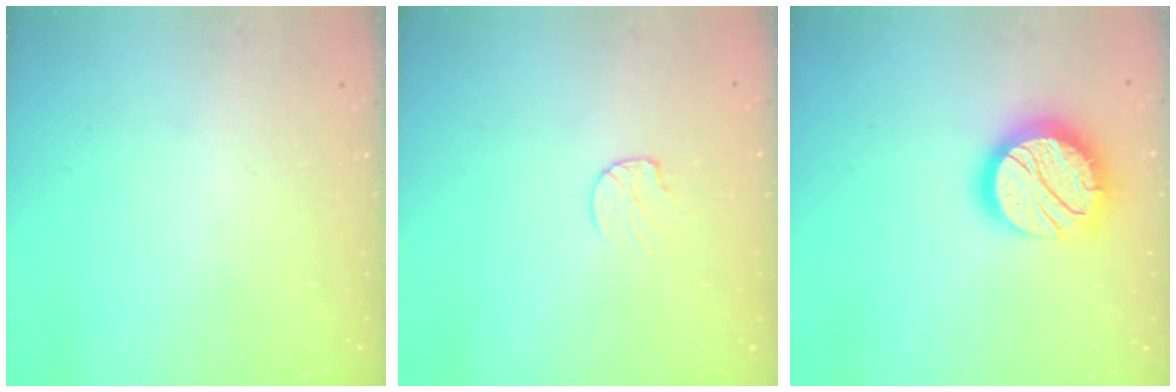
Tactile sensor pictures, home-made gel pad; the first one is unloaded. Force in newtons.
{"total": 6.1, "press": 6.0, "slide": 0.6}
{"total": 19.0, "press": 18.9, "slide": 1.3}